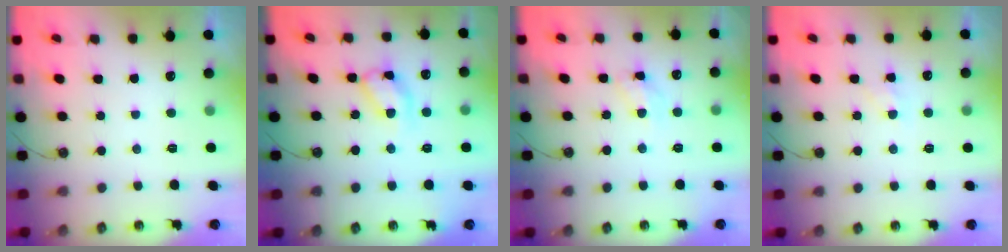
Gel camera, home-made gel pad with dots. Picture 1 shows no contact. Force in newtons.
{"total": 14.1, "press": 14.1, "slide": 0.9}
{"total": 8.6, "press": 8.6, "slide": 0.6}
{"total": 6.7, "press": 6.6, "slide": 0.7}